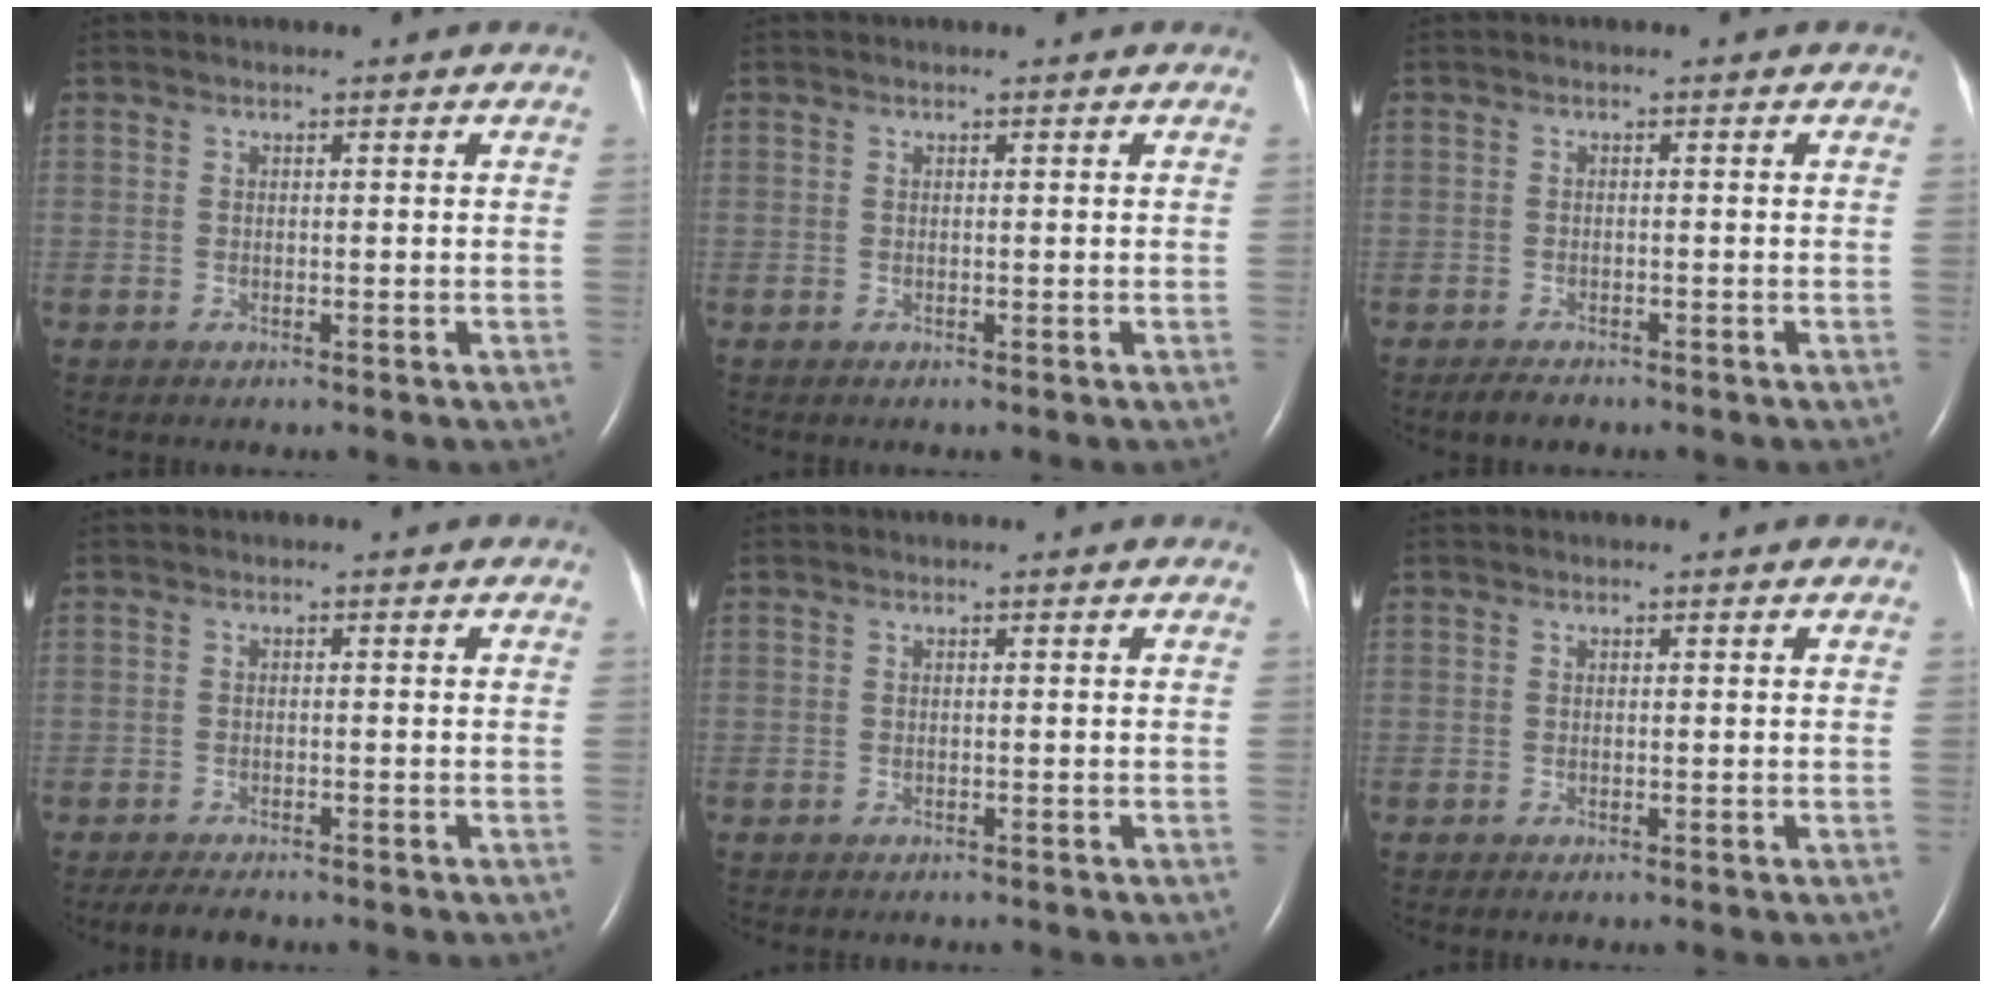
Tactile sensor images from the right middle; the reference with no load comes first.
{"total": 0.0}
{"total": 1.9, "force": [-1.6, 0.7, 0.8], "torque": [-0.024, -0.003, -0.023]}
{"total": 3.1, "force": [-2.6, 0.8, 1.3], "torque": [-0.027, -0.008, -0.039]}
{"total": 1.1, "force": [-0.9, 0.3, 0.4], "torque": [-0.016, -0.003, -0.009]}
{"total": 0.0}